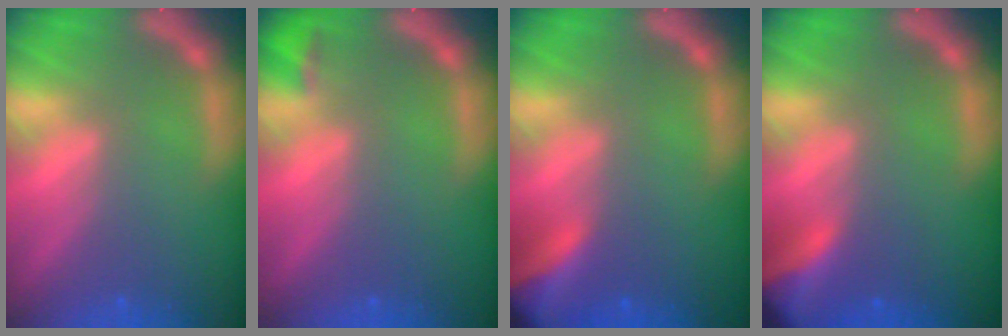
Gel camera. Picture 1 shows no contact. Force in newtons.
{"total": 1.4}
{"total": 7.9}
{"total": 6.9}